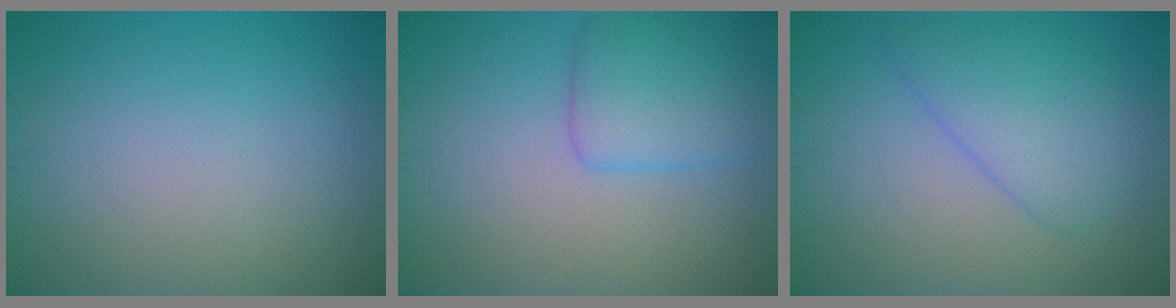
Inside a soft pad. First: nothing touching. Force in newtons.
{"total": 3.4, "press": 3.4, "slide": 0.2}
{"total": 4.0, "press": 4.0, "slide": 0.2}